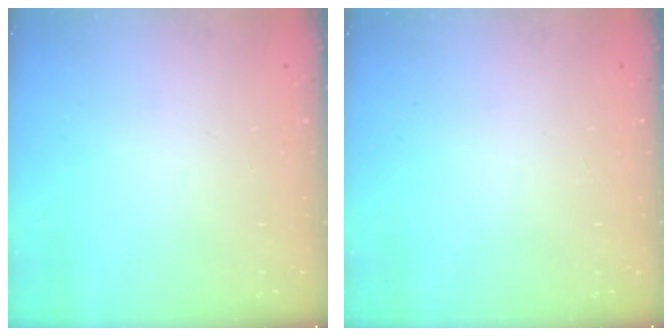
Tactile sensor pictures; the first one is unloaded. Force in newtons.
{"total": 0.0}